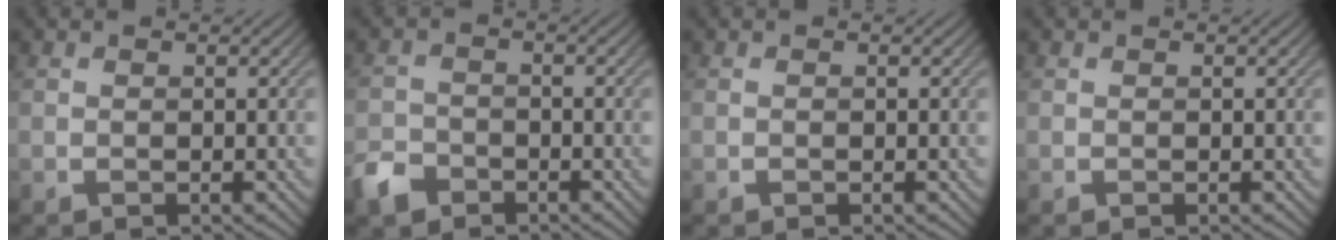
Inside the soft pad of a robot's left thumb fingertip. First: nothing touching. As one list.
[{"total": 3.7, "force": [-2.6, 2.3, 1.2], "torque": [-0.031, -0.005, -0.061]}, {"total": 0.0}, {"total": 0.0}]